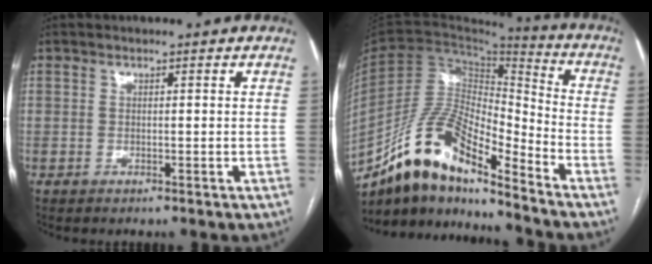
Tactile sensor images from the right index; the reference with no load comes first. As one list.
[{"total": 15.7, "force": [-12.0, 3.7, 9.4], "torque": [-0.178, 0.025, -0.216]}]